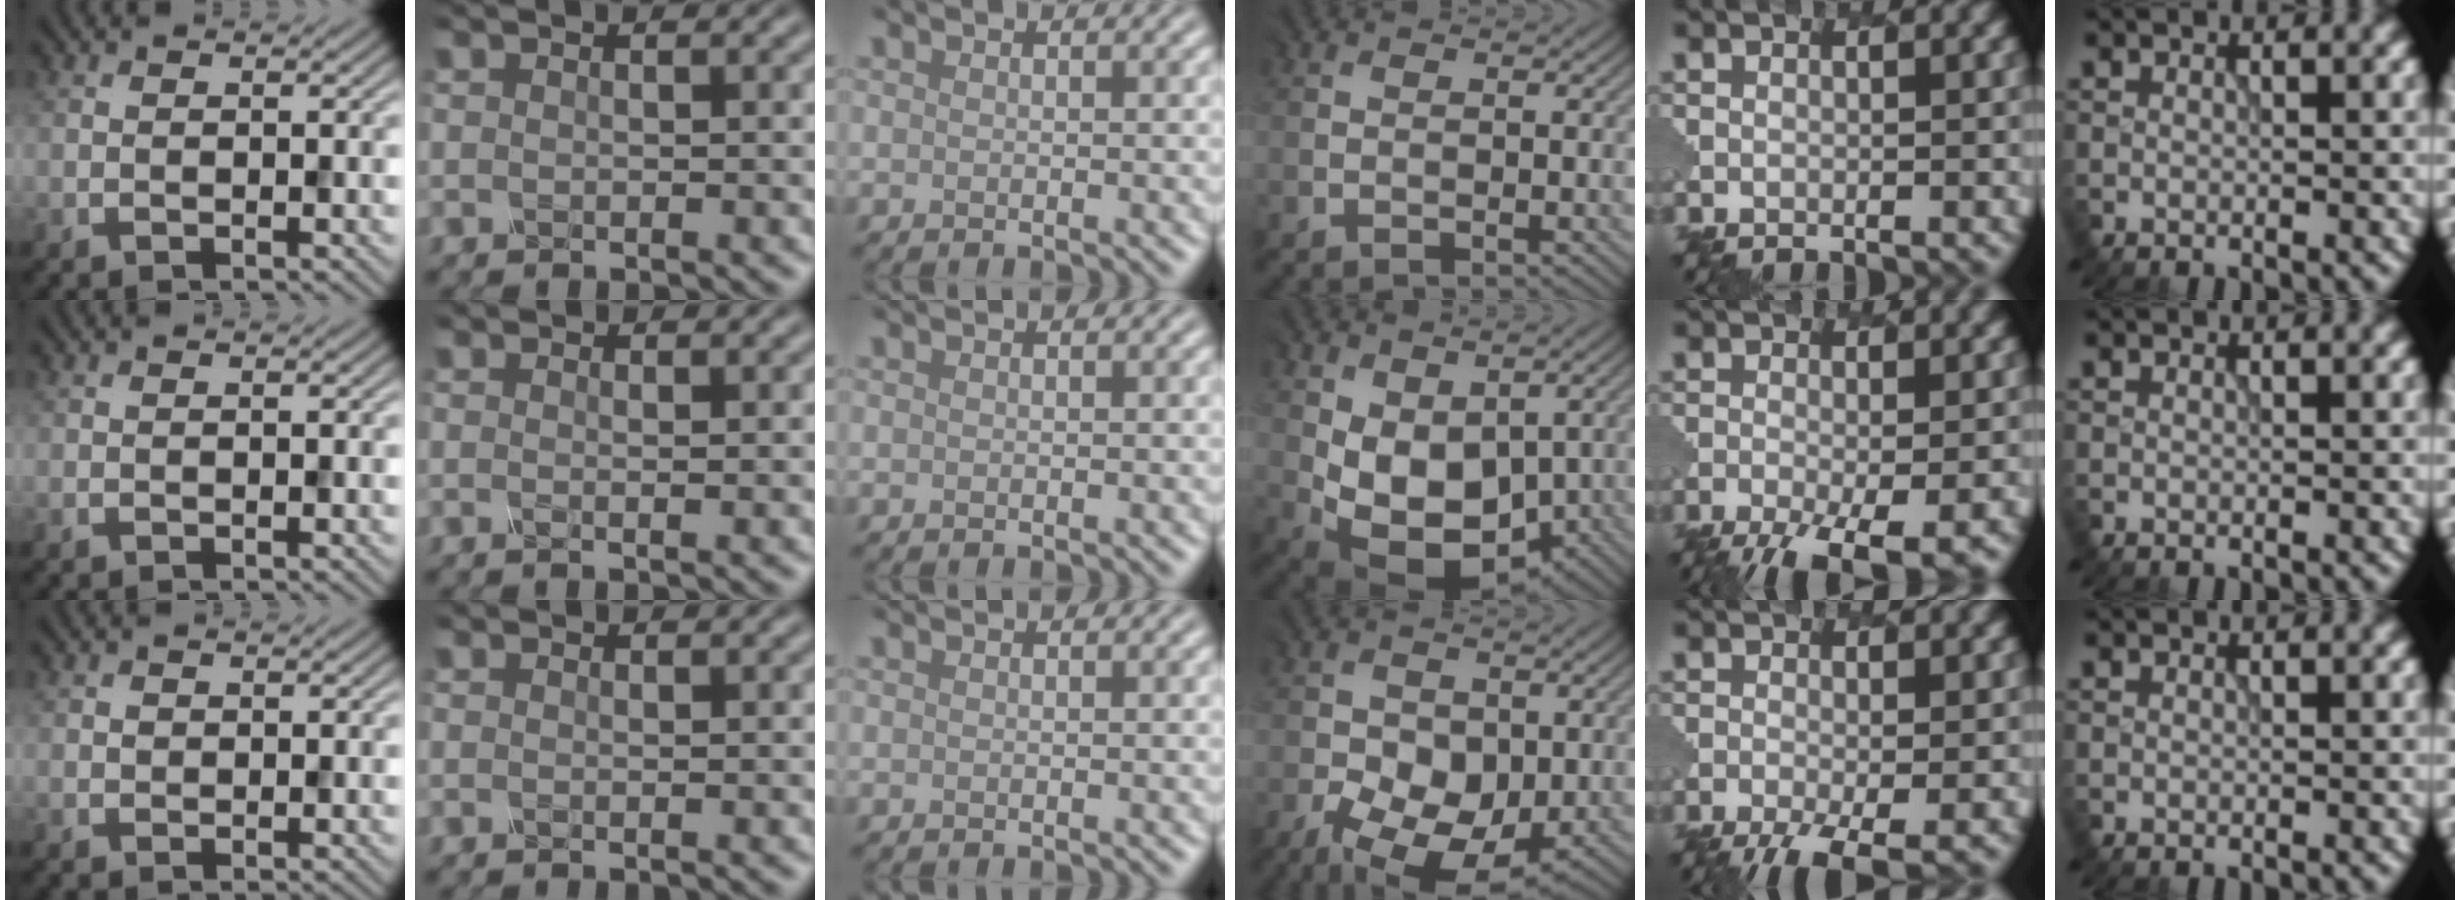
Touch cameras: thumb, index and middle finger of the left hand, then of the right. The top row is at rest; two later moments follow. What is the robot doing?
{"motion": "dispense", "object": "pipette"}